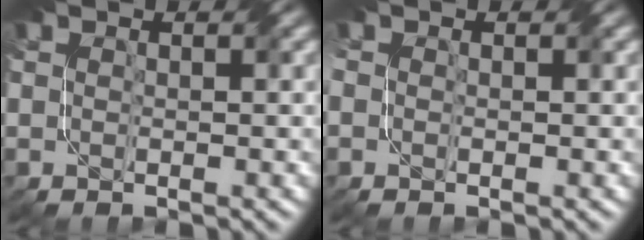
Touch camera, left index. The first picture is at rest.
{"total": 1.0, "force": [-0.2, 0.7, 0.7], "torque": [-0.013, 0.005, -0.013]}